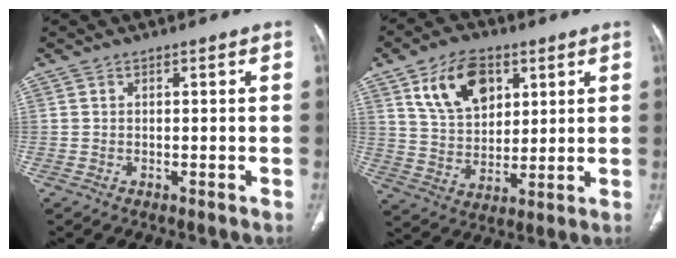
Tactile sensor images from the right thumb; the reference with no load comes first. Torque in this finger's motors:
{"motor_torque": [-0.59, 0.61, 0.24, 0.23, 0.09]}